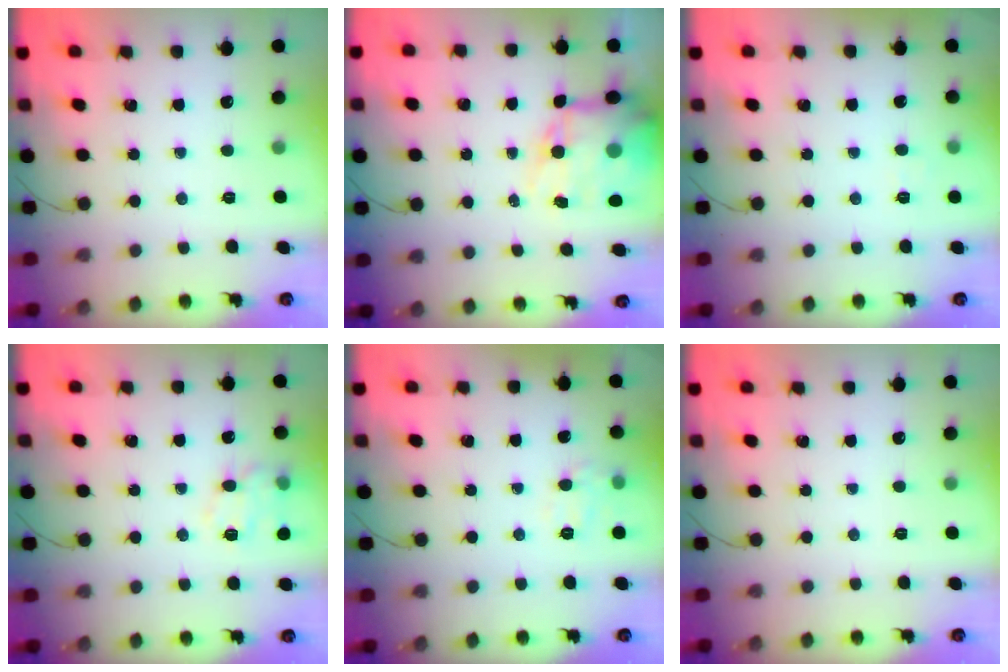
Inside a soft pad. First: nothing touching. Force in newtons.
{"total": 15.5, "press": 15.1, "slide": 3.8}
{"total": 3.5, "press": 3.4, "slide": 1.0}
{"total": 12.0, "press": 11.9, "slide": 0.9}
{"total": 7.2, "press": 7.1, "slide": 0.8}
{"total": 0.0}